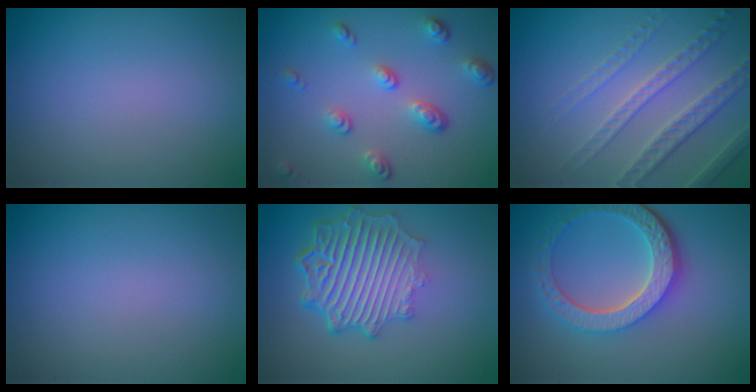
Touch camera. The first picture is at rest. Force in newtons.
{"total": 3.4, "press": 2.5, "slide": 2.3}
{"total": 4.6, "press": 3.4, "slide": 3.2}
{"total": 0.0}
{"total": 7.2, "press": 5.2, "slide": 4.9}
{"total": 6.1, "press": 4.6, "slide": 4.1}